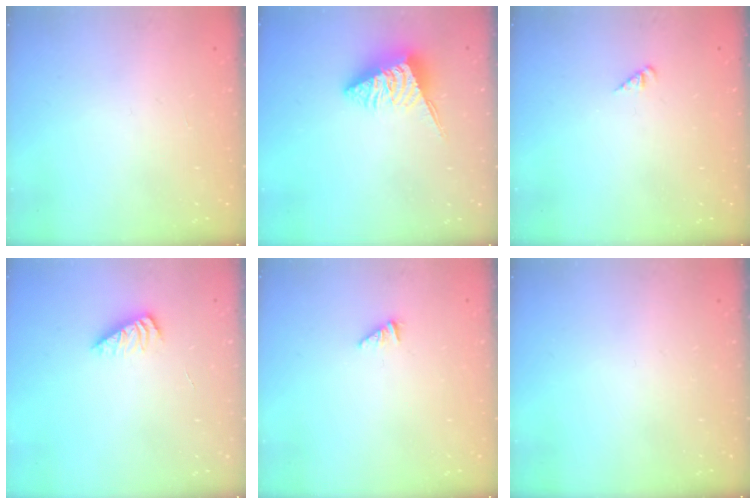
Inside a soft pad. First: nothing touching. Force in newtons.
{"total": 6.0, "press": 6.0, "slide": 0.4}
{"total": 1.3, "press": 1.3, "slide": 0.3}
{"total": 2.5, "press": 2.5, "slide": 0.4}
{"total": 0.8, "press": 0.8, "slide": 0.2}
{"total": 0.0}